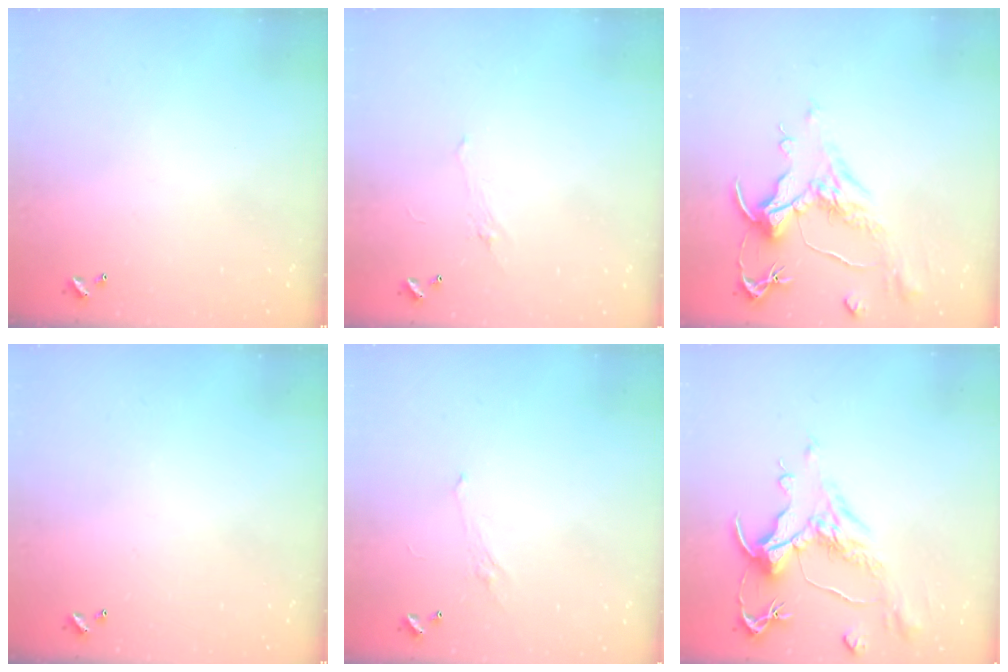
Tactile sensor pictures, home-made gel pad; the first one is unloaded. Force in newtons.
{"total": 0.9, "press": 0.5, "slide": 0.7}
{"total": 1.6, "press": 0.8, "slide": 1.5}
{"total": 0.0}
{"total": 1.1, "press": 0.8, "slide": 0.7}
{"total": 1.5, "press": 0.5, "slide": 1.4}